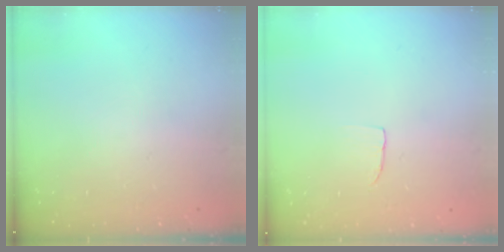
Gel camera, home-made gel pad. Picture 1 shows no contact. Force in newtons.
{"total": 2.7, "press": 2.7, "slide": 0.2}